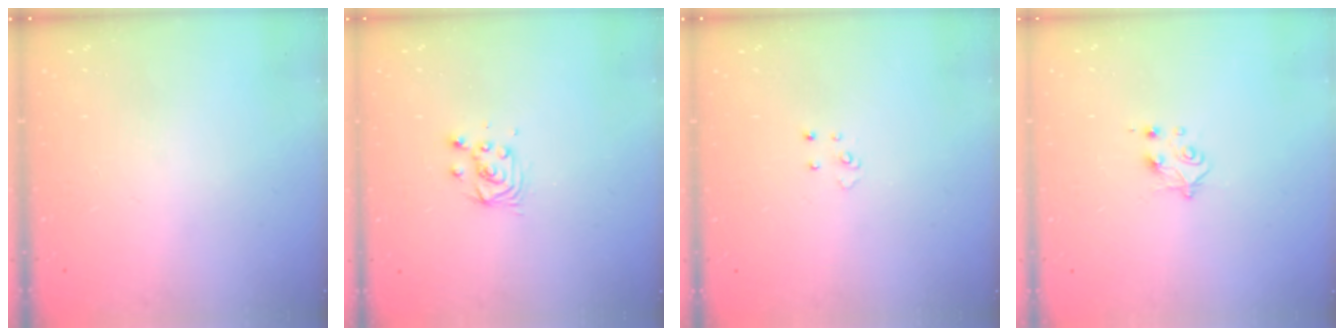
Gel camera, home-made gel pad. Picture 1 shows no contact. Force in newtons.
{"total": 3.8, "press": 3.7, "slide": 0.5}
{"total": 3.2, "press": 3.2, "slide": 0.3}
{"total": 4.1, "press": 4.1, "slide": 0.5}